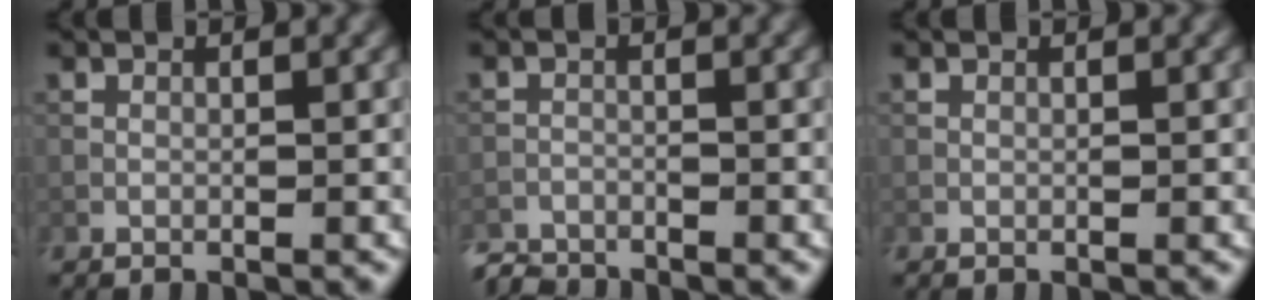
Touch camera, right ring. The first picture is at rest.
{"total": 2.3, "force": [-2.2, 0.3, 0.2], "torque": [-0.006, -0.002, -0.048]}
{"total": 0.0}